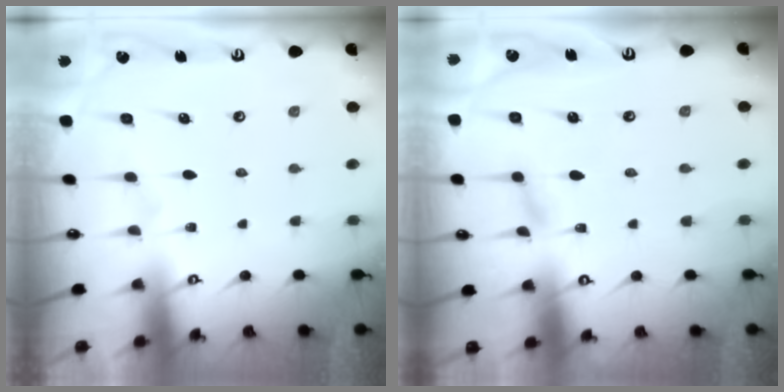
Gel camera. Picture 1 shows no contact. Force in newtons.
{"total": 0.9, "press": 0.9, "slide": 0.1}